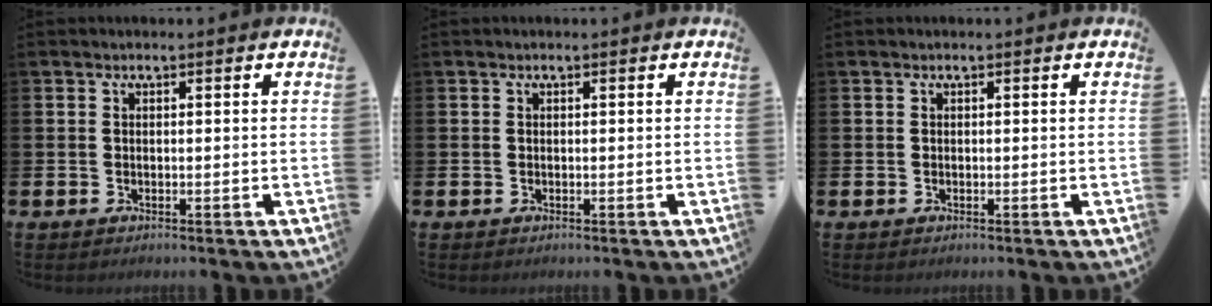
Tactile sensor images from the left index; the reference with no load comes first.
{"total": 0.0}
{"total": 0.0}